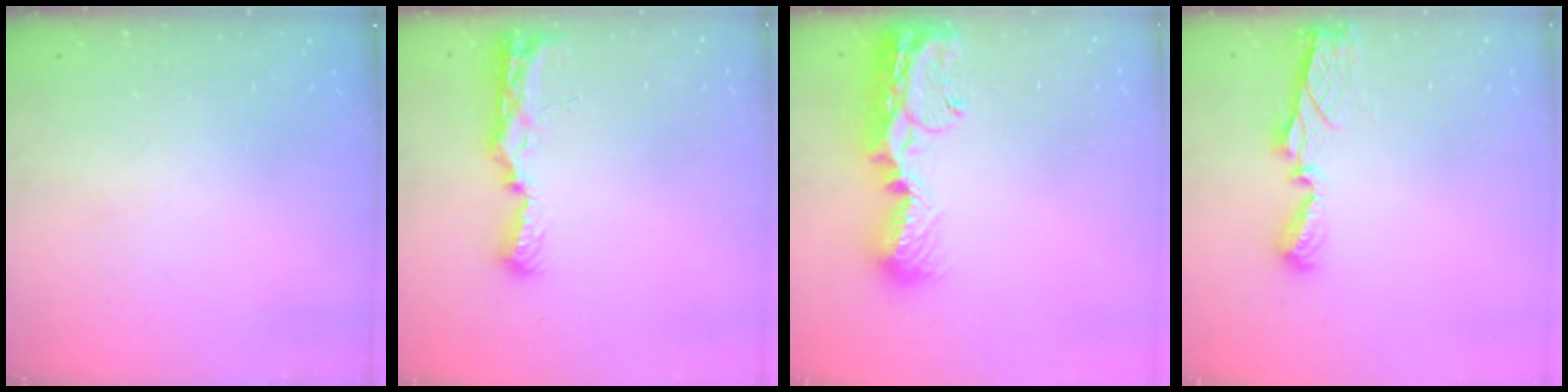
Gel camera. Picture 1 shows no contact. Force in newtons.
{"total": 8.3, "press": 8.2, "slide": 0.8}
{"total": 15.0, "press": 15.0, "slide": 1.2}
{"total": 7.5, "press": 7.5, "slide": 0.5}